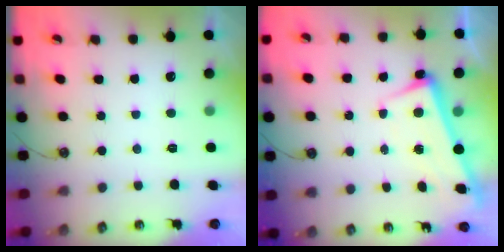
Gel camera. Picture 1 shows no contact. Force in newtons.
{"total": 2.3, "press": 2.1, "slide": 0.9}